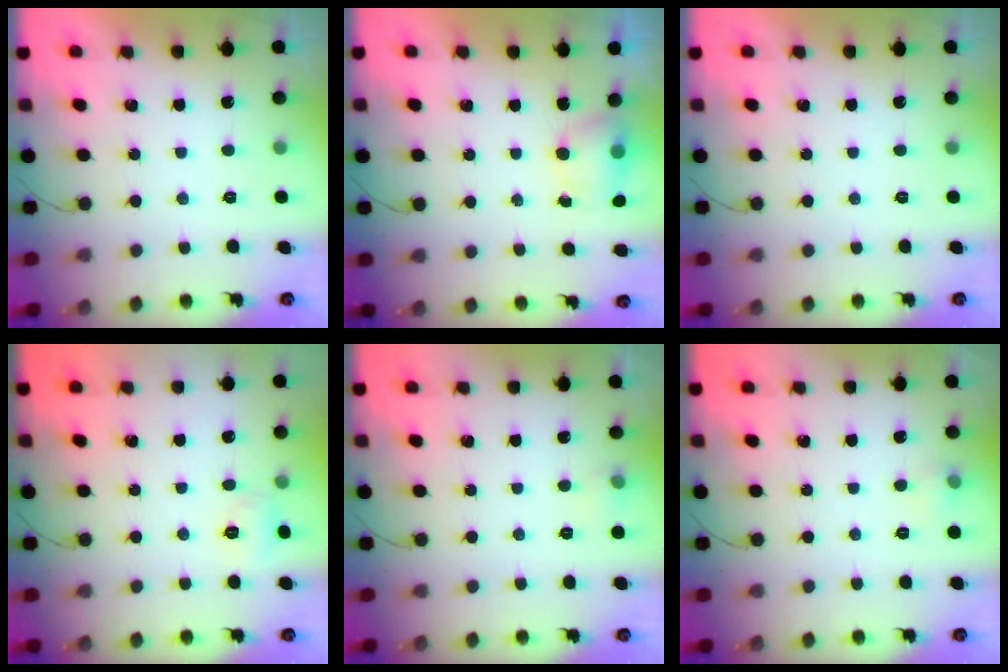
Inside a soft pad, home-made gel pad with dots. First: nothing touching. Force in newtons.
{"total": 6.9, "press": 5.5, "slide": 4.3}
{"total": 0.0}
{"total": 6.1, "press": 5.9, "slide": 1.5}
{"total": 5.0, "press": 3.7, "slide": 3.3}
{"total": 8.2, "press": 4.1, "slide": 7.1}